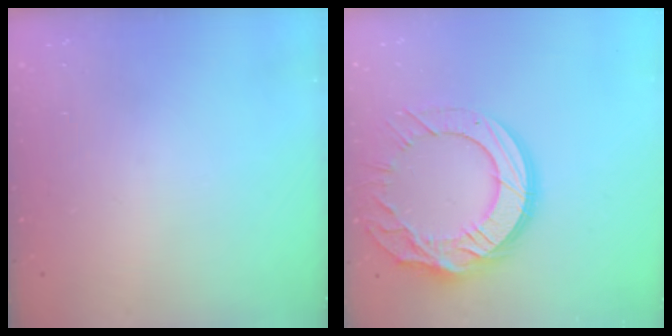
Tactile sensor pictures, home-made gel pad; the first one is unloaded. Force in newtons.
{"total": 20.4, "press": 20.3, "slide": 2.0}